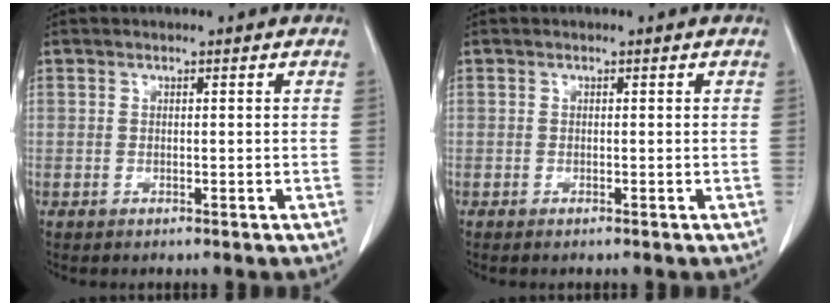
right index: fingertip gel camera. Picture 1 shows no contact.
{"total": 0.0}